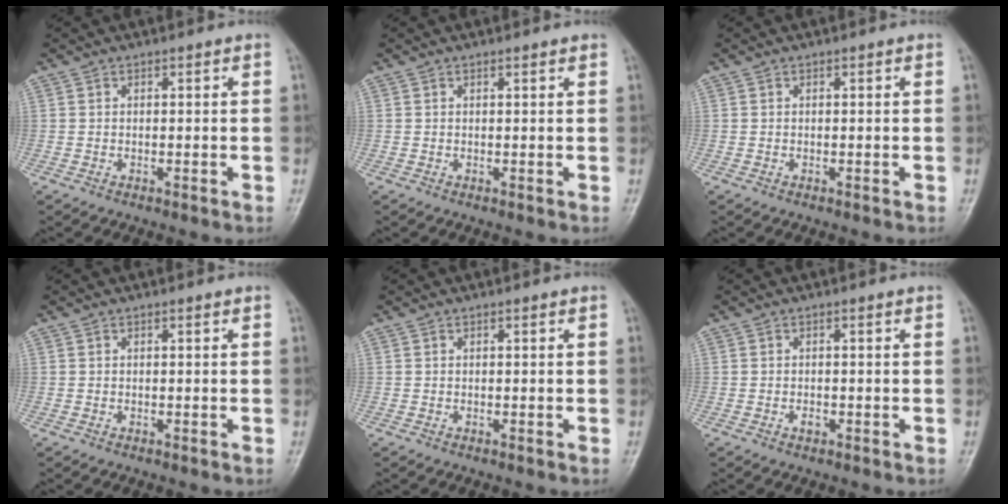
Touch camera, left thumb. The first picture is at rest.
{"total": 0.8, "force": [0.6, 0.0, 0.5], "torque": [-0.007, 0.000, 0.008]}
{"total": 0.0}
{"total": 0.0}
{"total": 0.0}
{"total": 1.0, "force": [-0.3, 0.6, 0.8], "torque": [-0.010, 0.001, -0.003]}